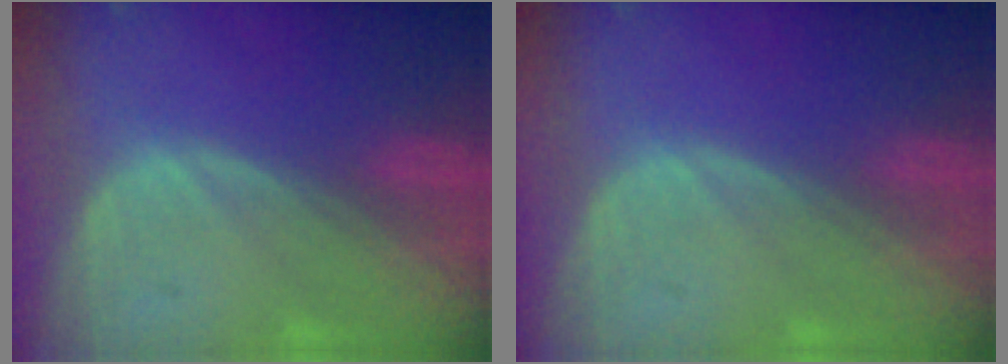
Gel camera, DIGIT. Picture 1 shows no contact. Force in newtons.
{"total": 0.0}